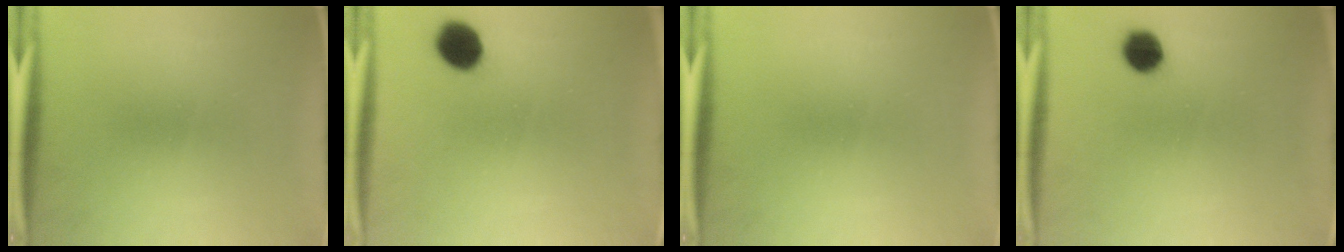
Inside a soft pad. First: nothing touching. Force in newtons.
{"total": 7.3}
{"total": 0.0}
{"total": 4.7}